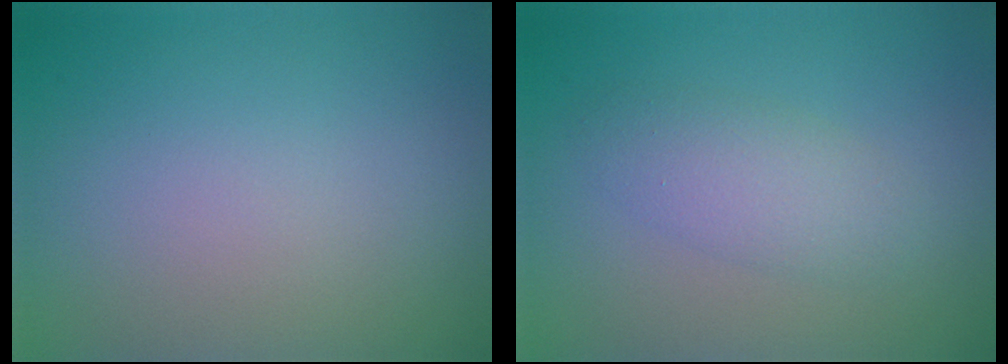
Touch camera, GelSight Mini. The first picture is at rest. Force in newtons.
{"total": 2.8, "press": 2.8, "slide": 0.1}